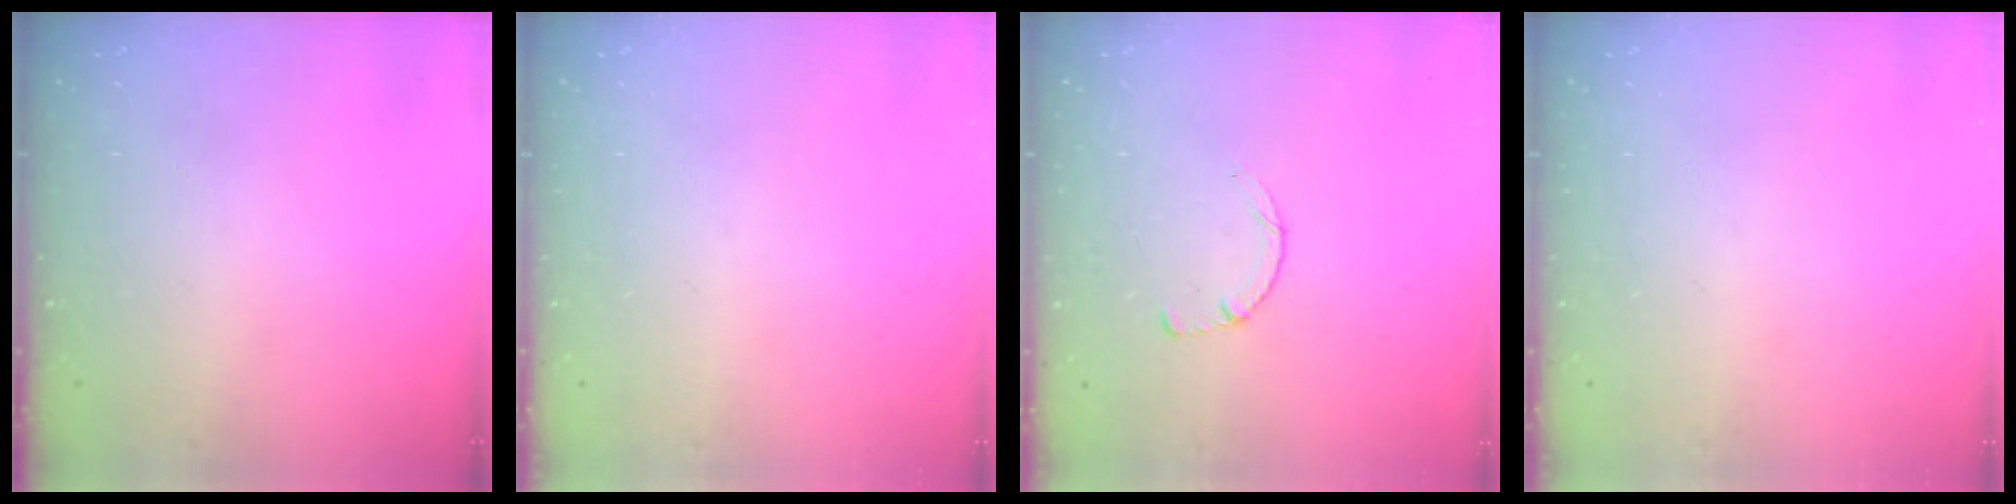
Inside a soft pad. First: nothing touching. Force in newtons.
{"total": 0.0}
{"total": 2.6, "press": 2.5, "slide": 0.3}
{"total": 0.0}